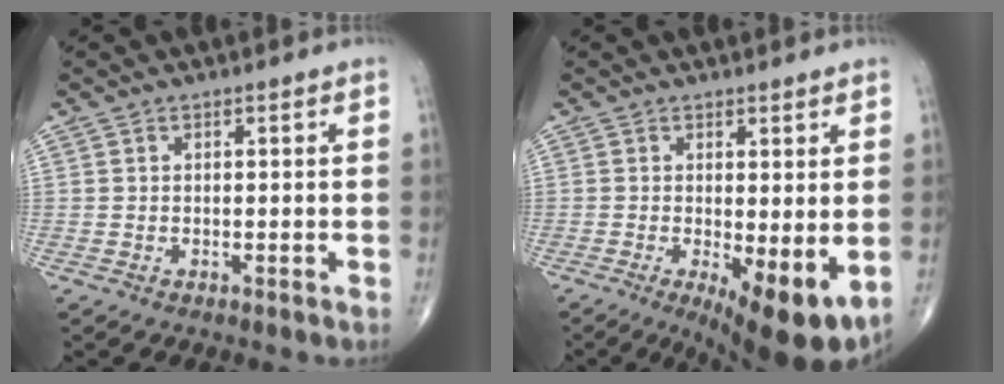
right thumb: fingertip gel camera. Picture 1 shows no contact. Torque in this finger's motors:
{"motor_torque": [-0.09, 0.89, 0.19, -0.28, 0.09]}